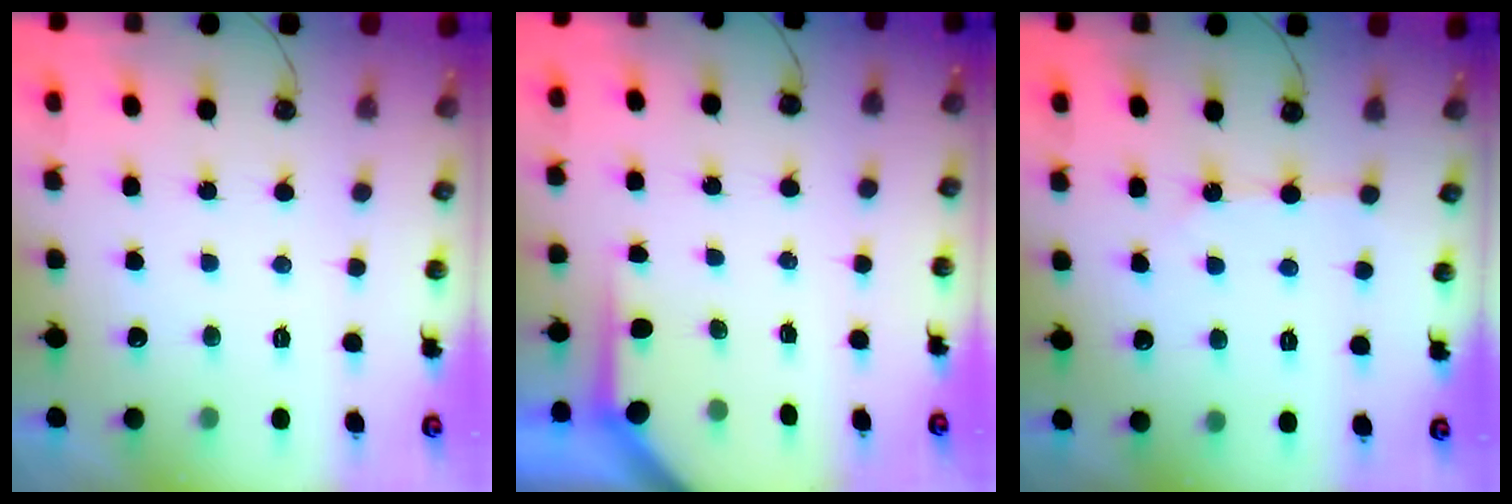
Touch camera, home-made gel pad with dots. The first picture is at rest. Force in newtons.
{"total": 3.3, "press": 3.3, "slide": 0.4}
{"total": 2.4, "press": 2.4, "slide": 0.4}